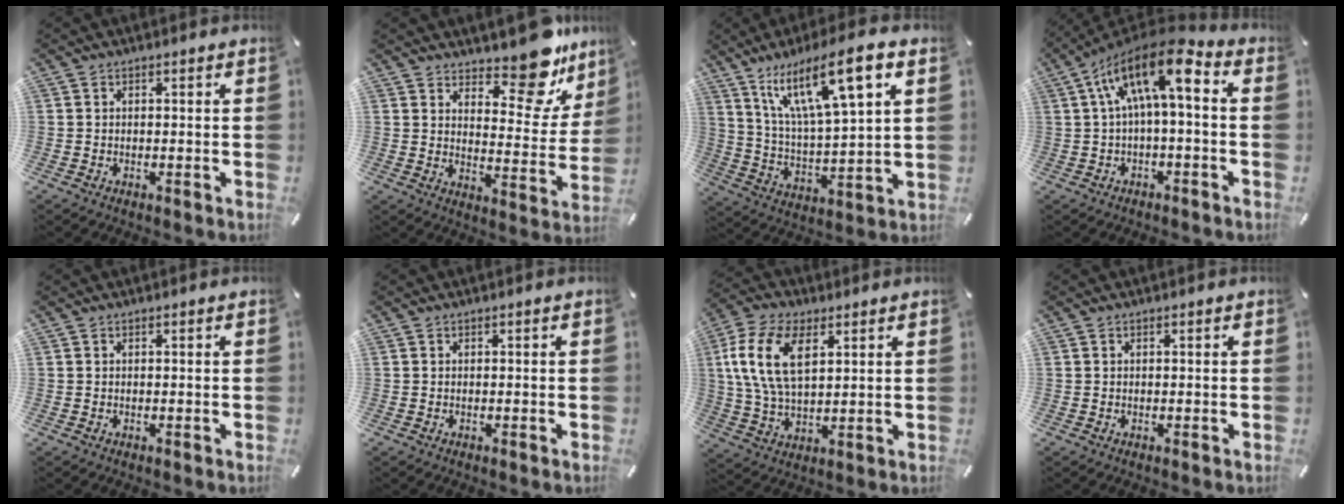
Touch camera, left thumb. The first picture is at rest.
{"total": 14.6, "force": [11.4, 6.3, 6.6], "torque": [-0.062, -0.107, 0.192]}
{"total": 17.2, "force": [10.3, 4.8, 13.0], "torque": [-0.244, -0.032, 0.167]}
{"total": 15.1, "force": [3.4, 6.0, 13.4], "torque": [-0.240, -0.015, 0.051]}
{"total": 0.0}
{"total": 0.0}
{"total": 13.5, "force": [4.5, 7.7, 10.1], "torque": [-0.248, -0.001, 0.077]}
{"total": 0.0}